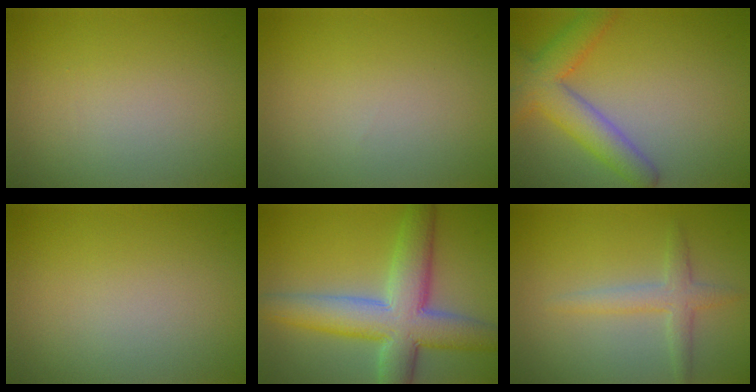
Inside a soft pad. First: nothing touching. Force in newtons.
{"total": 0.0}
{"total": 5.3, "press": 5.3, "slide": 0.2}
{"total": 0.0}
{"total": 9.1, "press": 9.0, "slide": 0.6}
{"total": 2.4, "press": 2.4, "slide": 0.2}